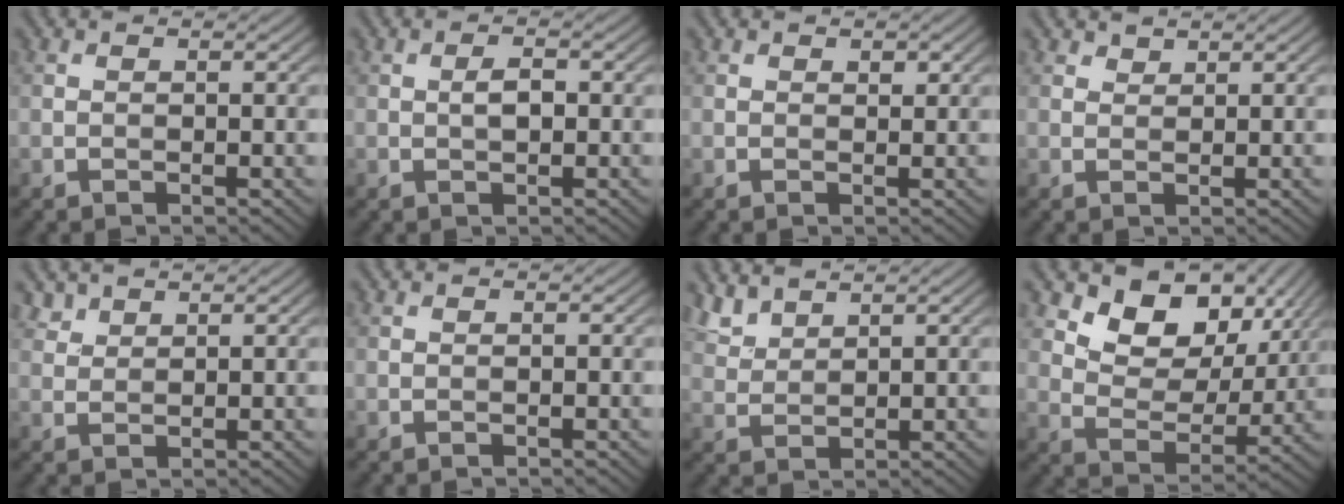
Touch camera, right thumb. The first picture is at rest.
{"total": 1.9, "force": [0.1, 0.9, 1.7], "torque": [-0.030, 0.003, 0.000]}
{"total": 1.0, "force": [0.6, 0.5, 0.5], "torque": [-0.008, -0.001, 0.010]}
{"total": 1.4, "force": [1.2, 0.6, 0.3], "torque": [-0.007, -0.001, 0.026]}
{"total": 2.0, "force": [1.7, 0.8, 0.4], "torque": [-0.015, 0.001, 0.041]}
{"total": 0.0}
{"total": 3.6, "force": [3.1, 1.1, 1.4], "torque": [-0.041, 0.002, 0.075]}
{"total": 10.9, "force": [6.0, 6.9, 5.8], "torque": [-0.108, -0.002, 0.096]}